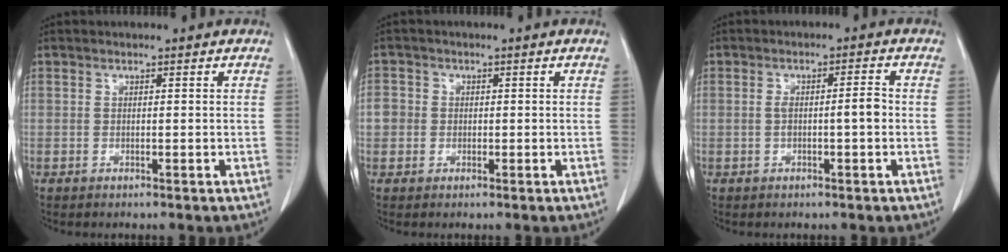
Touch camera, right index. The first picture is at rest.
{"total": 2.9, "force": [-0.2, 2.9, 0.6], "torque": [0.000, 0.012, -0.006]}
{"total": 3.3, "force": [-0.3, 0.5, 3.3], "torque": [-0.057, 0.012, -0.001]}